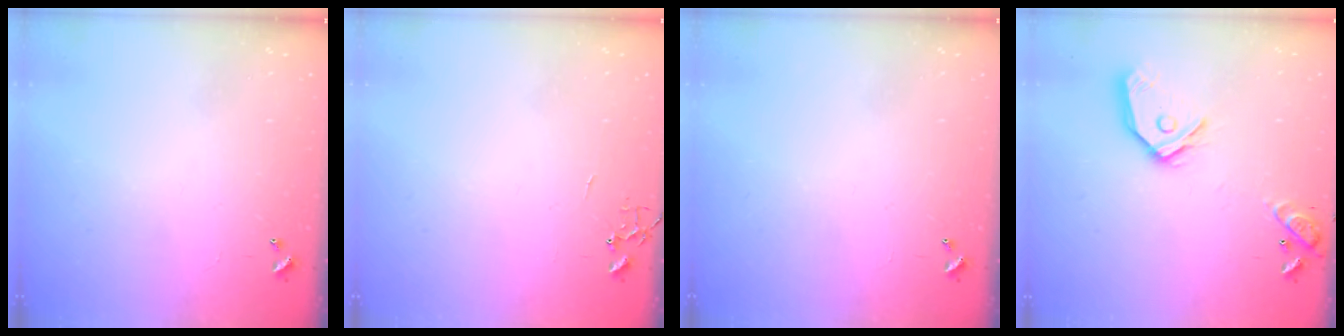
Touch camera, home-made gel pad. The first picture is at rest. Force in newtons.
{"total": 0.0}
{"total": 0.0}
{"total": 15.7, "press": 15.5, "slide": 2.4}